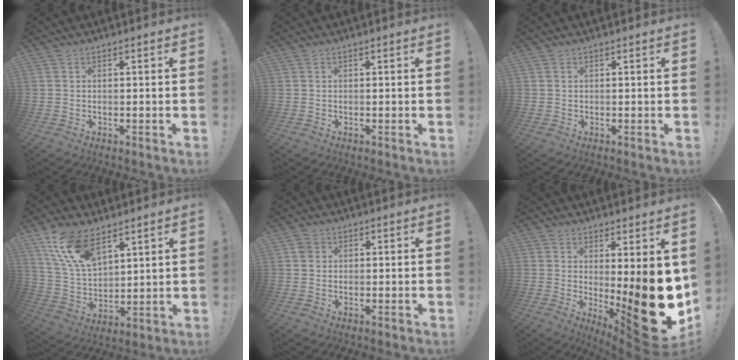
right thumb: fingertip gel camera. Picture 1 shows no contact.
{"total": 0.0}
{"total": 0.0}
{"total": 15.0, "force": [9.9, 7.4, 8.6], "torque": [-0.177, -0.048, 0.187]}
{"total": 2.2, "force": [0.7, 2.0, 0.8], "torque": [-0.001, -0.002, 0.011]}
{"total": 19.0, "force": [-2.4, 5.8, 17.9], "torque": [-0.201, -0.027, -0.019]}